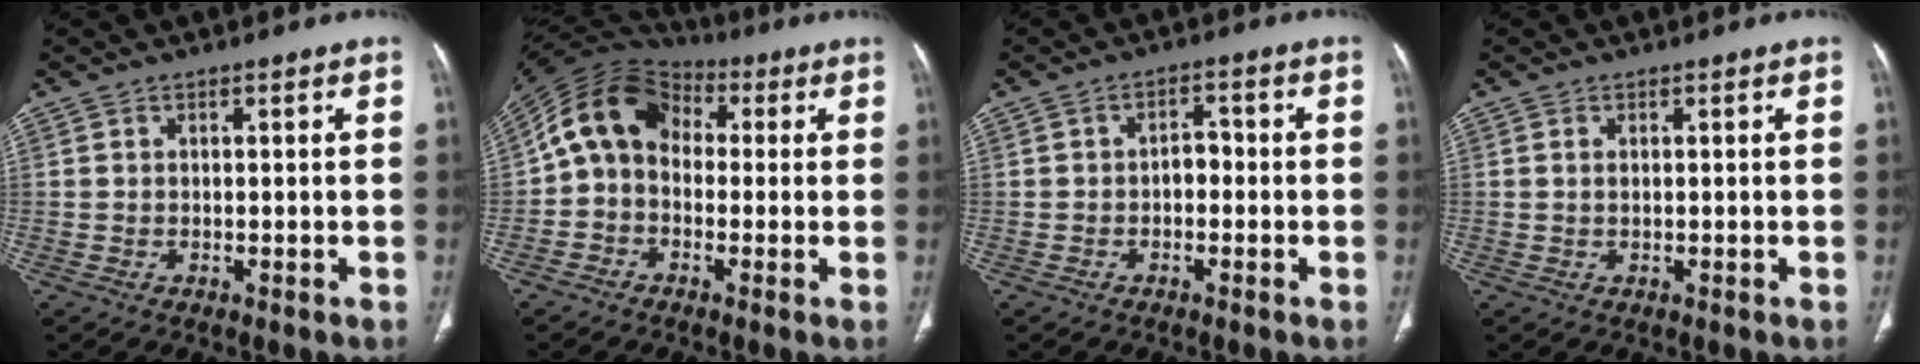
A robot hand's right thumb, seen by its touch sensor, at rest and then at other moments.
{"total": 12.2, "force": [0.7, 9.4, 7.7], "torque": [-0.125, 0.039, -0.005]}
{"total": 3.0, "force": [-0.7, 2.0, 2.0], "torque": [-0.016, 0.015, -0.018]}
{"total": 0.9, "force": [0.3, 0.4, 0.7], "torque": [-0.019, 0.002, 0.009]}